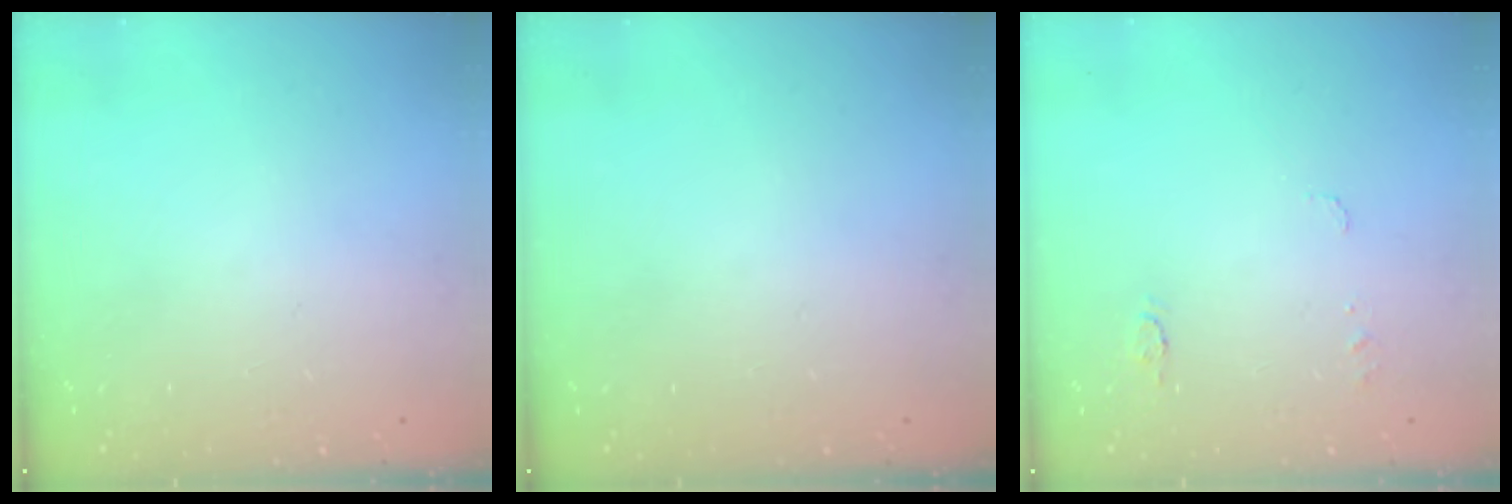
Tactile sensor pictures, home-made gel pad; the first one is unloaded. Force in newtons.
{"total": 0.0}
{"total": 5.2, "press": 5.1, "slide": 0.5}